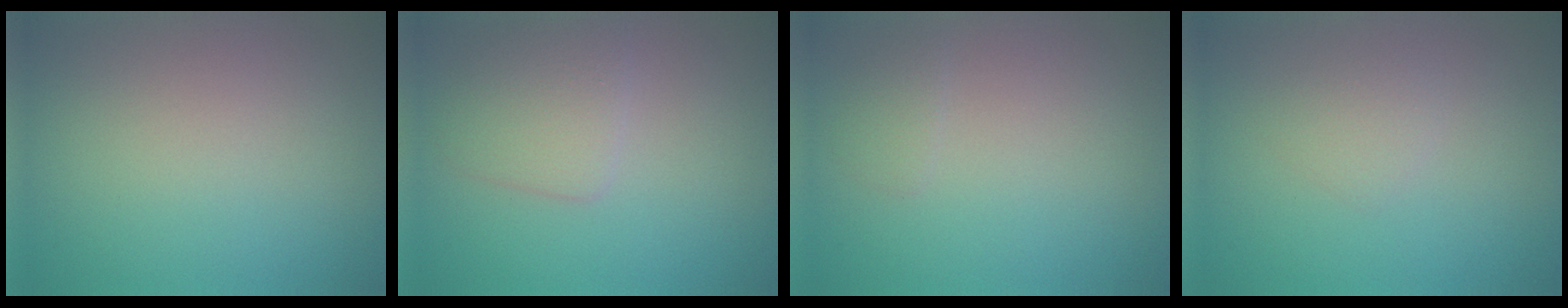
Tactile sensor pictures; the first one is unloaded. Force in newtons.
{"total": 3.0, "press": 3.0, "slide": 0.1}
{"total": 0.9, "press": 0.9, "slide": 0.0}
{"total": 1.1, "press": 1.1, "slide": 0.0}